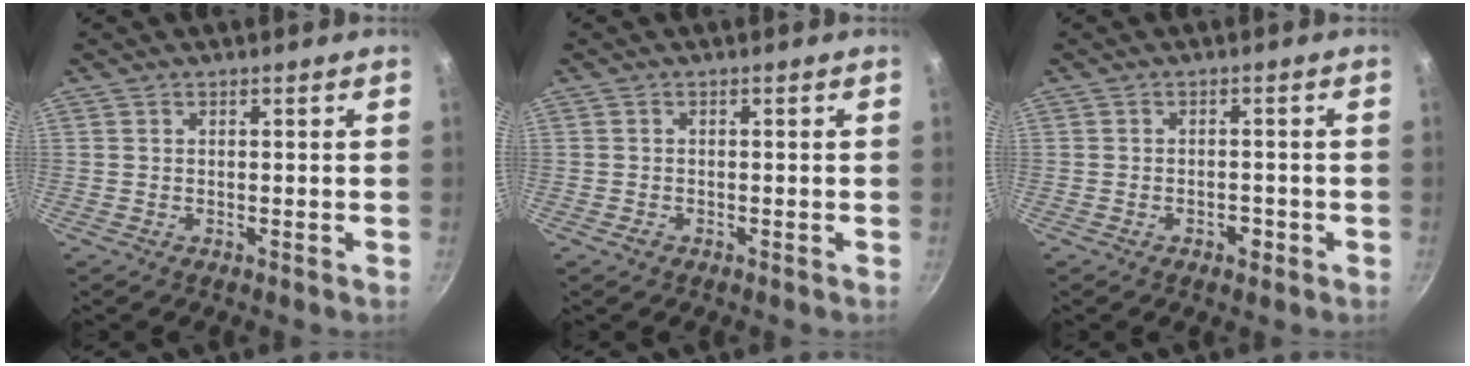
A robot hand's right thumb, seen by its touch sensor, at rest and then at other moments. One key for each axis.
{"total": 1.0, "fx": -0.6, "fy": 0.7, "fz": 0.4, "tx": -0.006, "ty": 0.002, "tz": -0.010}
{"total": 2.2, "fx": -1.1, "fy": 1.4, "fz": 1.3, "tx": -0.013, "ty": 0.010, "tz": -0.014}